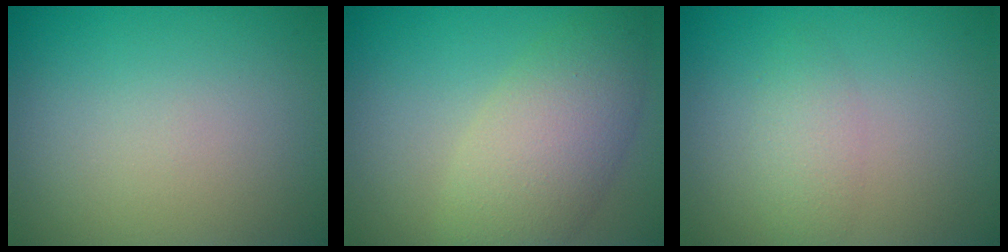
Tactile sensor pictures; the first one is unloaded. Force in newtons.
{"total": 5.7, "press": 5.7, "slide": 0.4}
{"total": 2.0, "press": 2.0, "slide": 0.0}